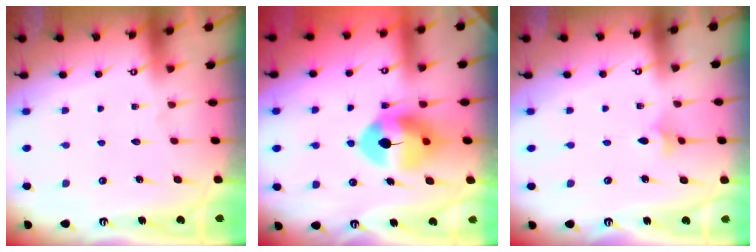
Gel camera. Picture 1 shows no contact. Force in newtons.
{"total": 9.1, "press": 8.9, "slide": 1.6}
{"total": 3.0, "press": 2.9, "slide": 0.8}